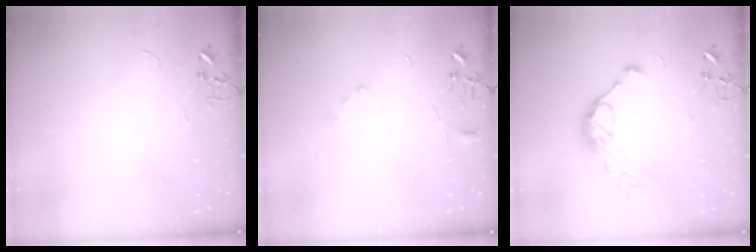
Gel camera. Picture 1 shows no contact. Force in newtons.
{"total": 6.3, "press": 6.3, "slide": 0.6}
{"total": 11.6, "press": 11.5, "slide": 1.0}